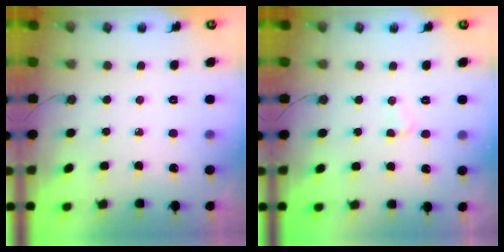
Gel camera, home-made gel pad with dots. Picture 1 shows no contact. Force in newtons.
{"total": 2.5, "press": 2.5, "slide": 0.5}